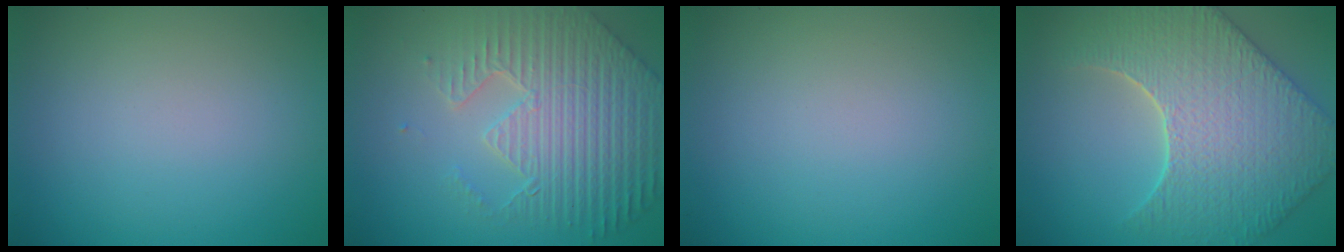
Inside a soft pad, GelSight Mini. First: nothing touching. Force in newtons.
{"total": 7.5, "press": 5.6, "slide": 4.9}
{"total": 0.0}
{"total": 7.9, "press": 6.8, "slide": 4.1}